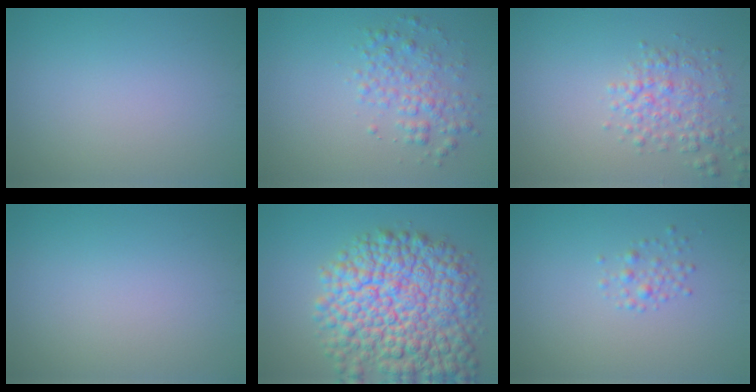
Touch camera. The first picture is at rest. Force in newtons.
{"total": 2.9, "press": 2.9, "slide": 0.0}
{"total": 3.0, "press": 3.0, "slide": 0.2}
{"total": 0.0}
{"total": 13.0, "press": 13.0, "slide": 0.5}
{"total": 1.3, "press": 1.3, "slide": 0.0}